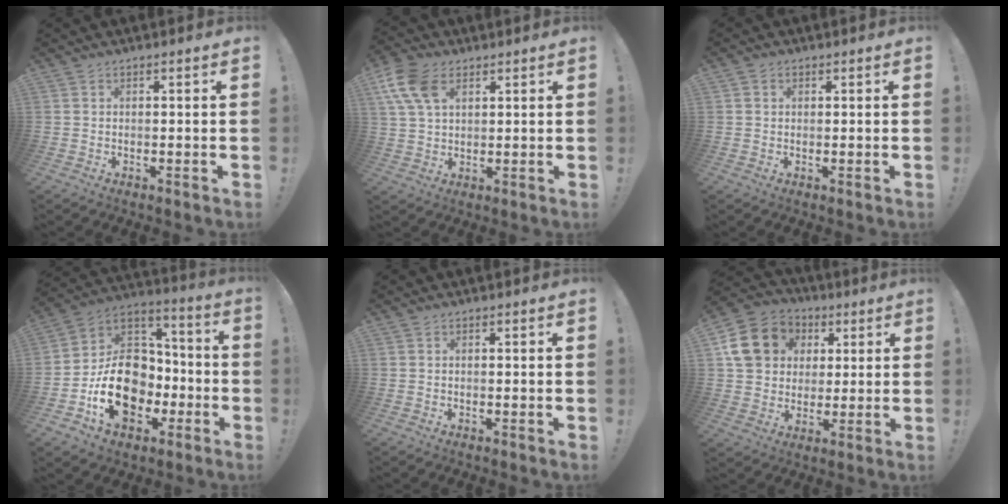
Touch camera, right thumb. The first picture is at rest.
{"total": 11.0, "force": [4.5, 6.9, 7.3], "torque": [-0.147, -0.009, 0.085]}
{"total": 1.1, "force": [0.3, 1.0, 0.3], "torque": [0.003, -0.001, 0.004]}
{"total": 20.5, "force": [-6.6, 15.5, 11.6], "torque": [-0.186, 0.037, -0.096]}
{"total": 0.7, "force": [-0.6, 0.0, 0.4], "torque": [-0.005, 0.000, -0.011]}
{"total": 14.8, "force": [4.5, 12.6, 6.3], "torque": [-0.081, -0.002, 0.097]}